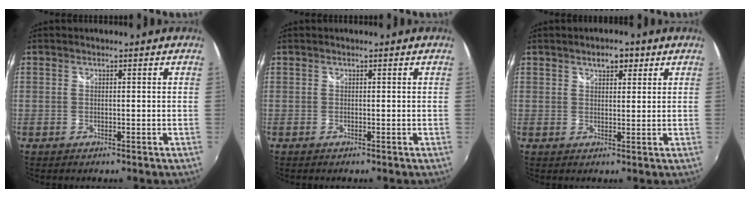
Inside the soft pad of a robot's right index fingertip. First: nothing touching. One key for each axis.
{"total": 0.0}
{"total": 3.6, "fx": 2.1, "fy": 2.0, "fz": 2.2, "tx": -0.029, "ty": 0.011, "tz": 0.033}